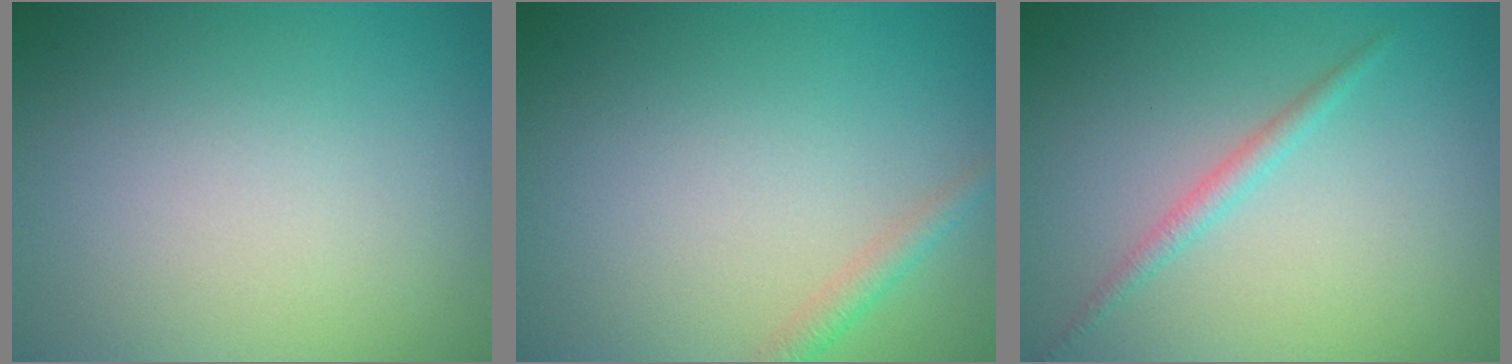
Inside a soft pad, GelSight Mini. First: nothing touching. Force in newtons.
{"total": 1.4, "press": 1.4, "slide": 0.1}
{"total": 1.3, "press": 1.3, "slide": 0.1}